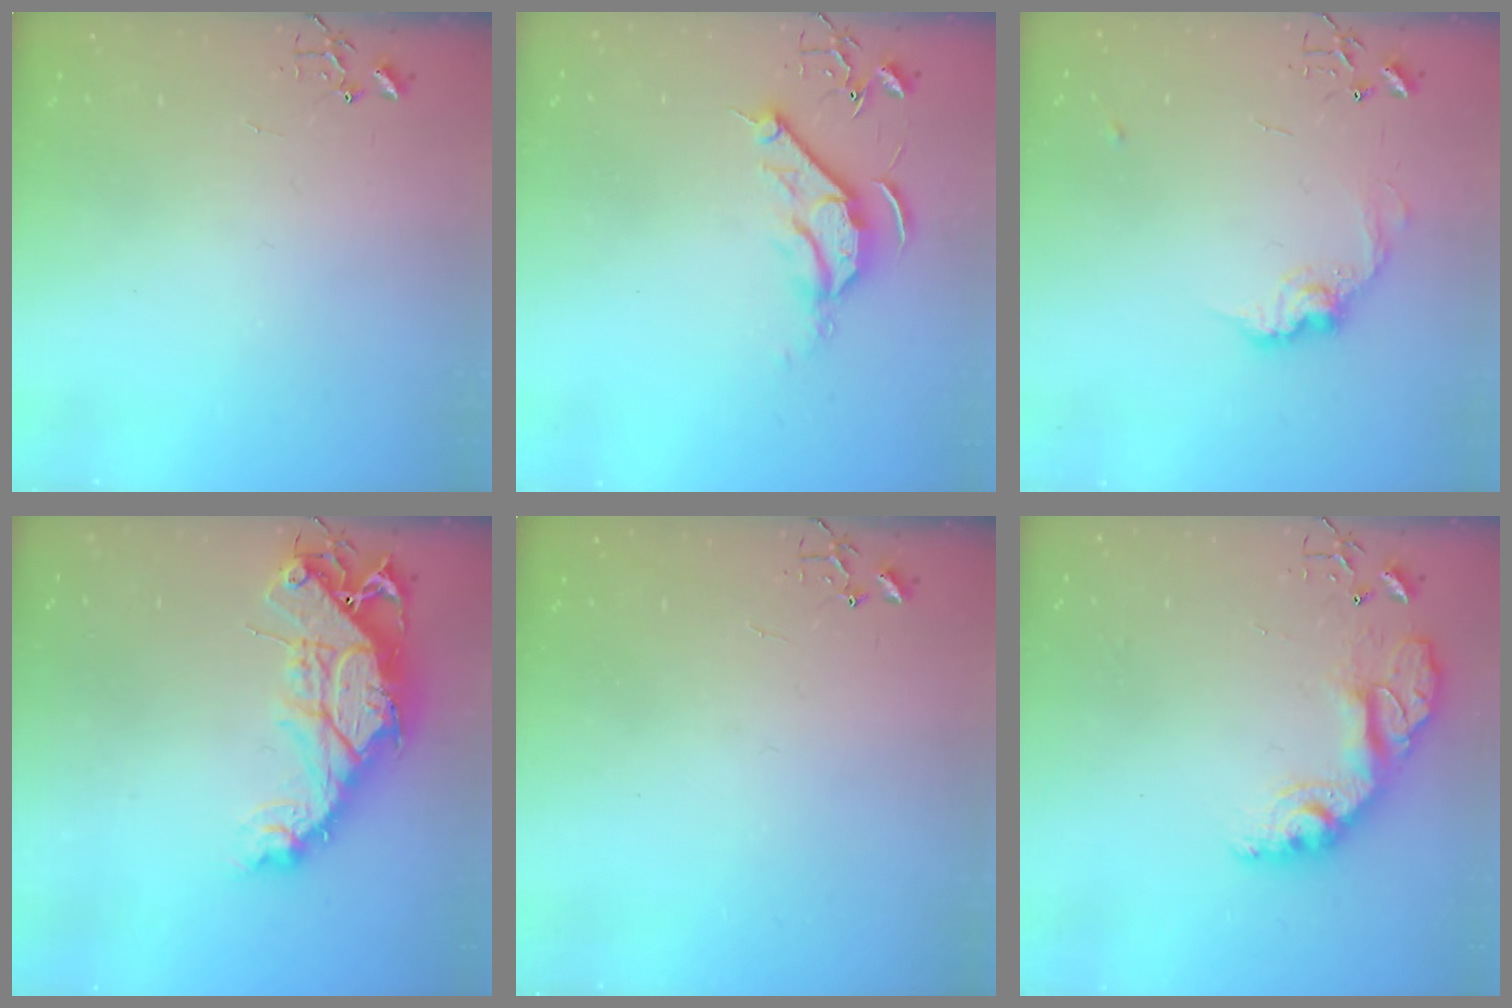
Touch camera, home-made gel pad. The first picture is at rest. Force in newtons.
{"total": 9.8, "press": 9.7, "slide": 1.3}
{"total": 10.7, "press": 10.7, "slide": 0.5}
{"total": 16.7, "press": 16.6, "slide": 1.7}
{"total": 0.0}
{"total": 15.2, "press": 15.1, "slide": 1.1}